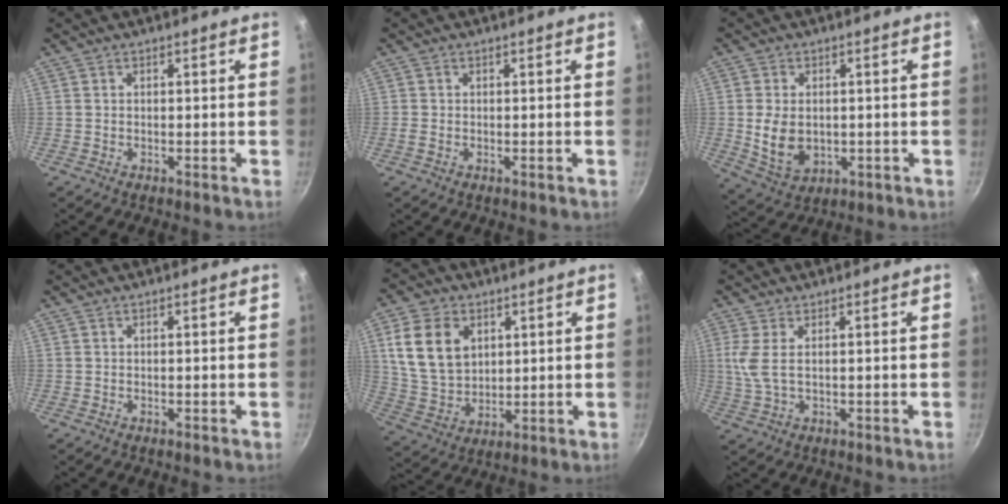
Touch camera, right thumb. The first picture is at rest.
{"total": 0.8, "force": [-0.3, 0.5, 0.6], "torque": [-0.011, 0.002, -0.008]}
{"total": 8.6, "force": [-0.3, 6.1, 6.1], "torque": [-0.106, -0.006, 0.011]}
{"total": 0.0}
{"total": 13.4, "force": [4.4, 9.7, 8.1], "torque": [-0.134, -0.014, 0.093]}
{"total": 4.7, "force": [1.0, 1.8, 4.3], "torque": [-0.101, -0.001, 0.024]}